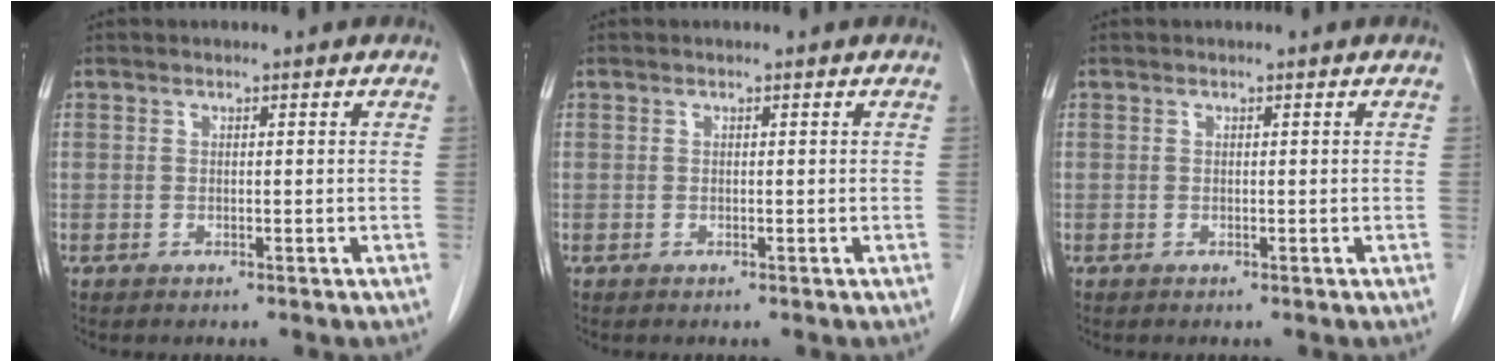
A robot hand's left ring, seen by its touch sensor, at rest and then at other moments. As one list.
[{"total": 0.0}, {"total": 0.0}]